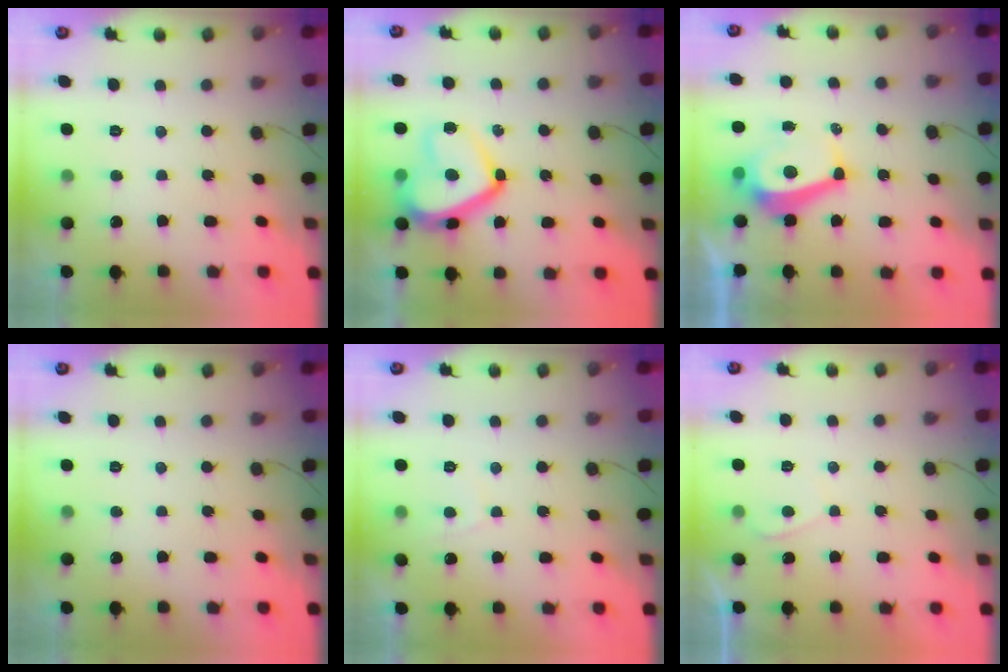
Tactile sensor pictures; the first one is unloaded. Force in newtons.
{"total": 16.7, "press": 16.6, "slide": 1.5}
{"total": 8.6, "press": 8.5, "slide": 0.9}
{"total": 0.0}
{"total": 1.6, "press": 1.5, "slide": 0.6}
{"total": 0.8, "press": 0.7, "slide": 0.5}